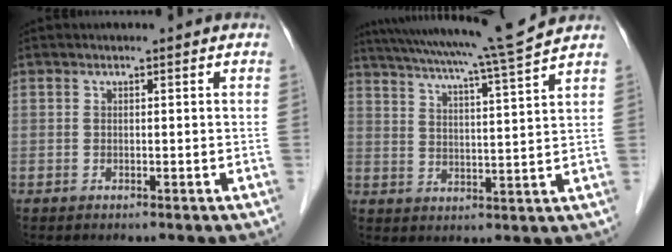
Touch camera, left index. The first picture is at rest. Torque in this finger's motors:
{"motor_torque": [0.88, -1.16, 0.47, 0.08]}